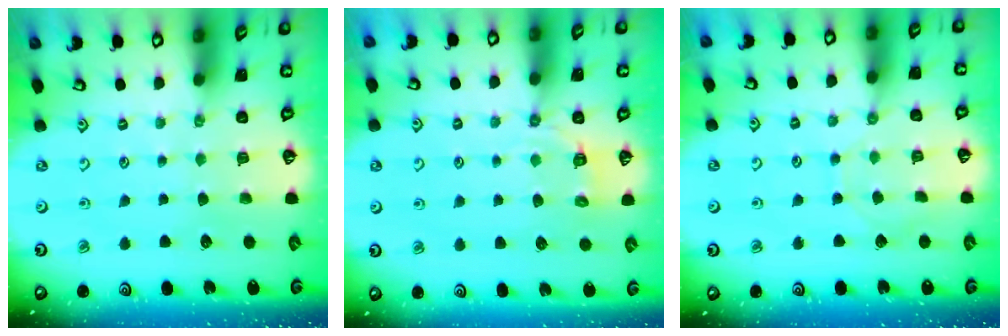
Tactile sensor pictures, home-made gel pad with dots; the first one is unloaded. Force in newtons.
{"total": 3.7, "press": 3.0, "slide": 2.1}
{"total": 6.6, "press": 6.5, "slide": 0.7}